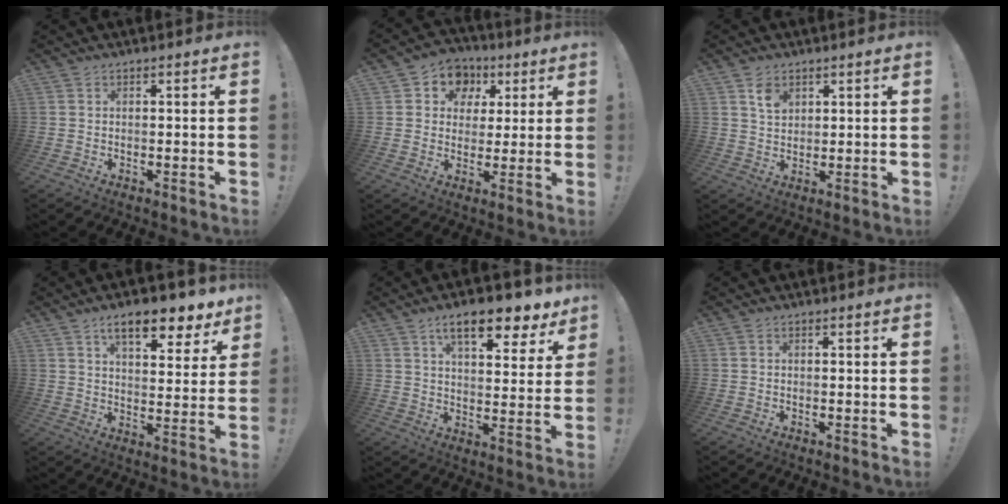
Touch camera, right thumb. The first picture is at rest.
{"total": 8.8, "force": [2.7, 7.9, 2.9], "torque": [-0.033, -0.011, 0.054]}
{"total": 4.8, "force": [2.8, 3.2, 2.3], "torque": [-0.025, -0.015, 0.049]}
{"total": 12.5, "force": [8.0, 4.3, 8.6], "torque": [-0.122, -0.044, 0.133]}
{"total": 13.7, "force": [8.6, 4.6, 9.6], "torque": [-0.142, -0.047, 0.140]}
{"total": 0.0}